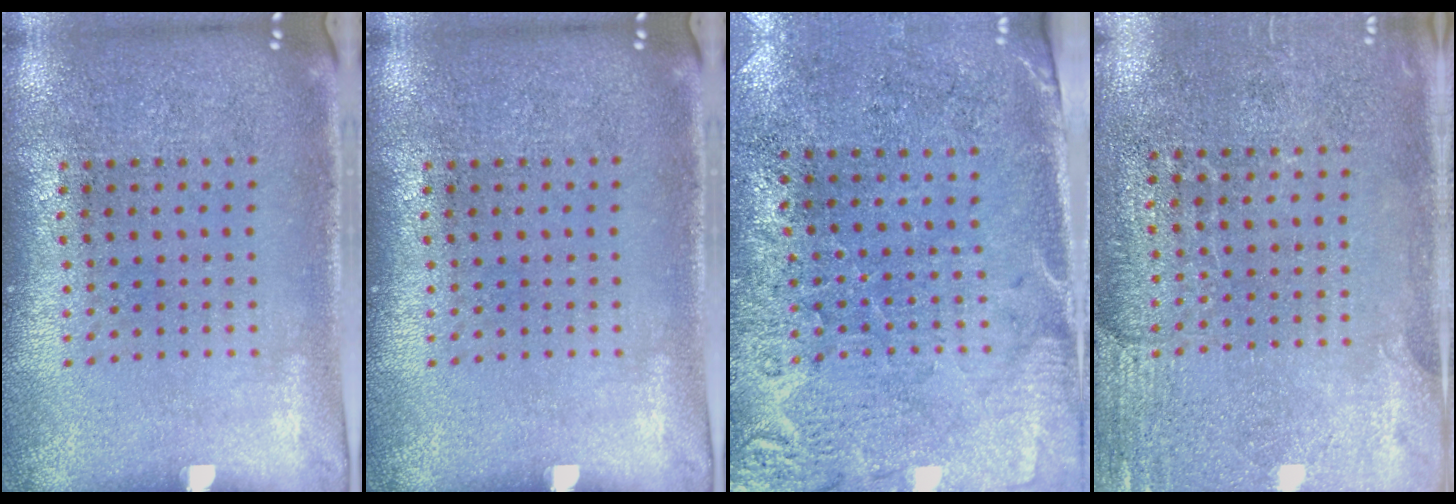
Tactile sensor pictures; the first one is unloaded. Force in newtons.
{"total": 0.0}
{"total": 2.7, "press": 2.4, "slide": 1.3}
{"total": 2.7, "press": 2.4, "slide": 1.1}